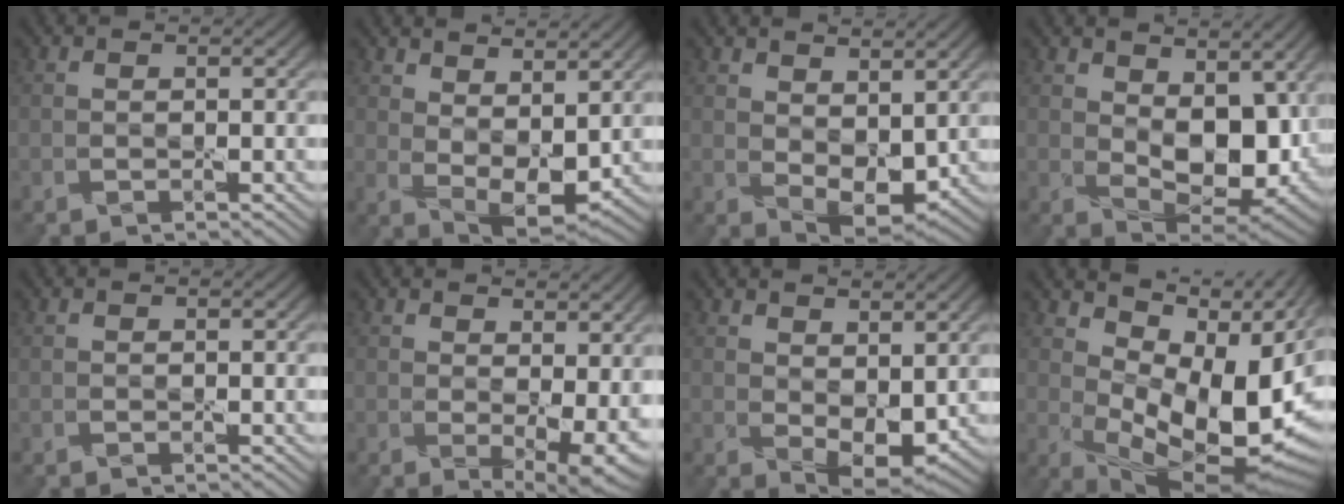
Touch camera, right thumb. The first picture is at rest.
{"total": 7.4, "force": [3.3, 3.5, 5.7], "torque": [-0.107, -0.010, 0.066]}
{"total": 6.1, "force": [2.1, 3.4, 4.6], "torque": [-0.088, -0.010, 0.044]}
{"total": 11.7, "force": [2.1, 6.5, 9.4], "torque": [-0.166, -0.015, 0.046]}
{"total": 0.0}
{"total": 6.8, "force": [1.4, 3.3, 5.8], "torque": [-0.089, -0.020, 0.038]}
{"total": 5.6, "force": [1.5, 3.1, 4.5], "torque": [-0.083, -0.014, 0.035]}
{"total": 15.4, "force": [3.1, 8.4, 12.6], "torque": [-0.196, -0.009, 0.075]}